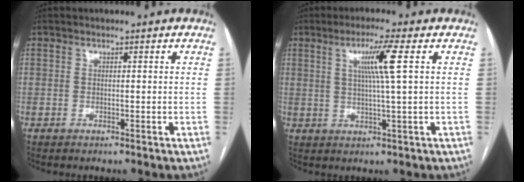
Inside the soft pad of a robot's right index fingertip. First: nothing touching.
{"total": 6.3, "force": [1.8, -1.1, 5.9], "torque": [-0.106, 0.001, 0.033]}